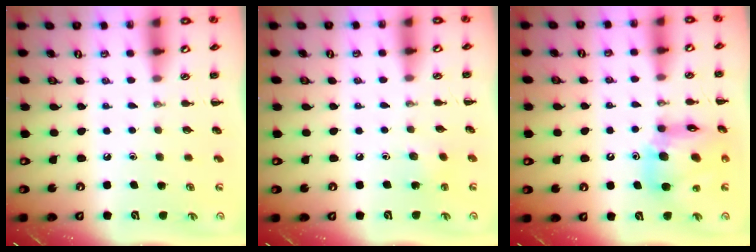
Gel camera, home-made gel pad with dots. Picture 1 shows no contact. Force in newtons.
{"total": 2.6, "press": 2.5, "slide": 0.7}
{"total": 14.8, "press": 14.2, "slide": 4.0}